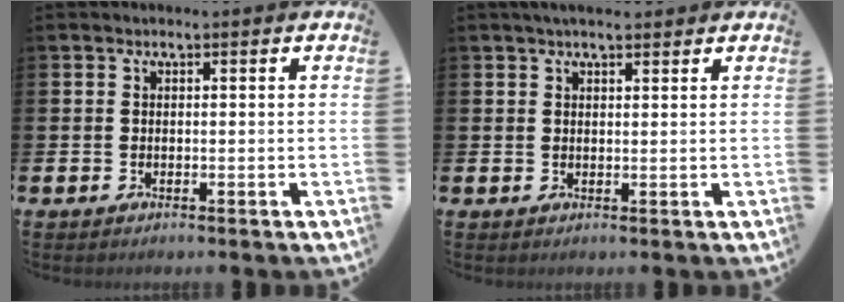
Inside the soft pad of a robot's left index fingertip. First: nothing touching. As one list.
[{"total": 2.6, "force": [2.3, 0.7, 1.0], "torque": [-0.016, -0.004, 0.039]}]